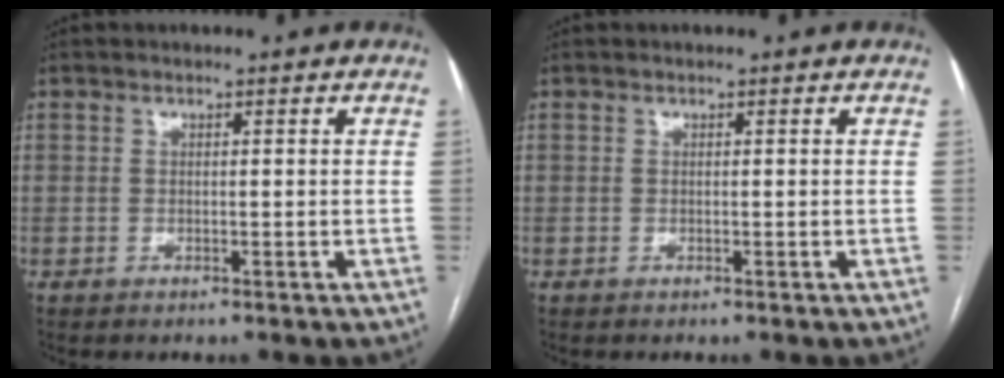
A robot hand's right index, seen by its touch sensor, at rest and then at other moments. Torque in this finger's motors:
{"motor_torque": [0.06, 0.02, -0.03, 0.01]}